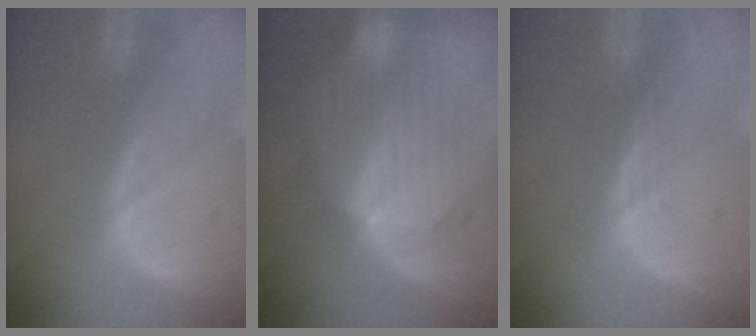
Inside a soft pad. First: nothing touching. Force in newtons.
{"total": 7.1, "press": 6.9, "slide": 1.3}
{"total": 1.1, "press": 0.9, "slide": 0.7}